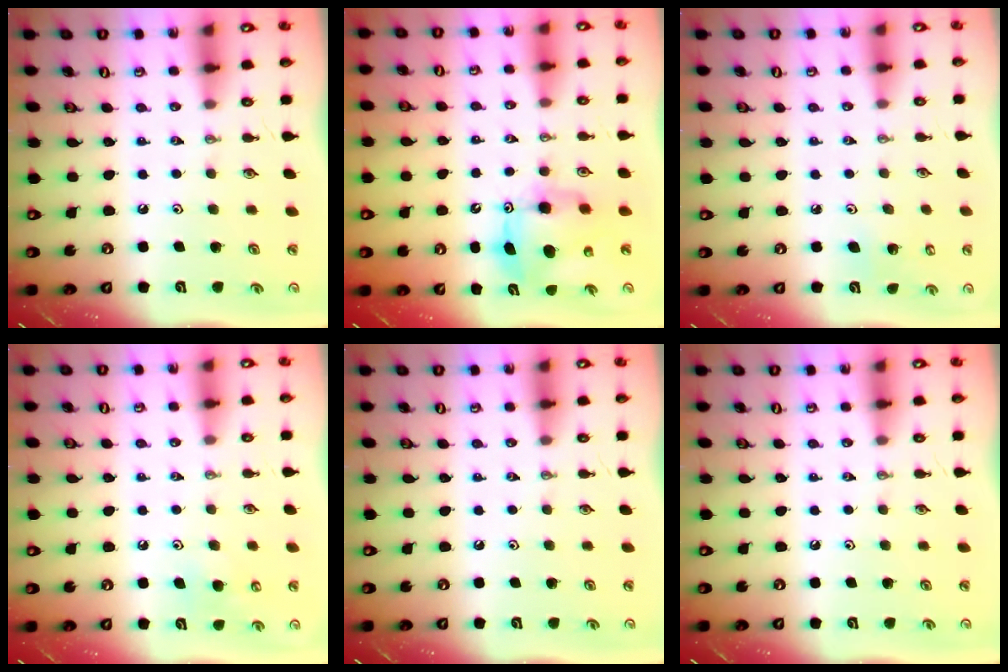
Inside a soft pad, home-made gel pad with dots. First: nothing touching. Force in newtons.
{"total": 9.1, "press": 9.1, "slide": 0.7}
{"total": 5.4, "press": 5.1, "slide": 1.9}
{"total": 7.1, "press": 7.1, "slide": 0.6}
{"total": 0.0}
{"total": 0.0}